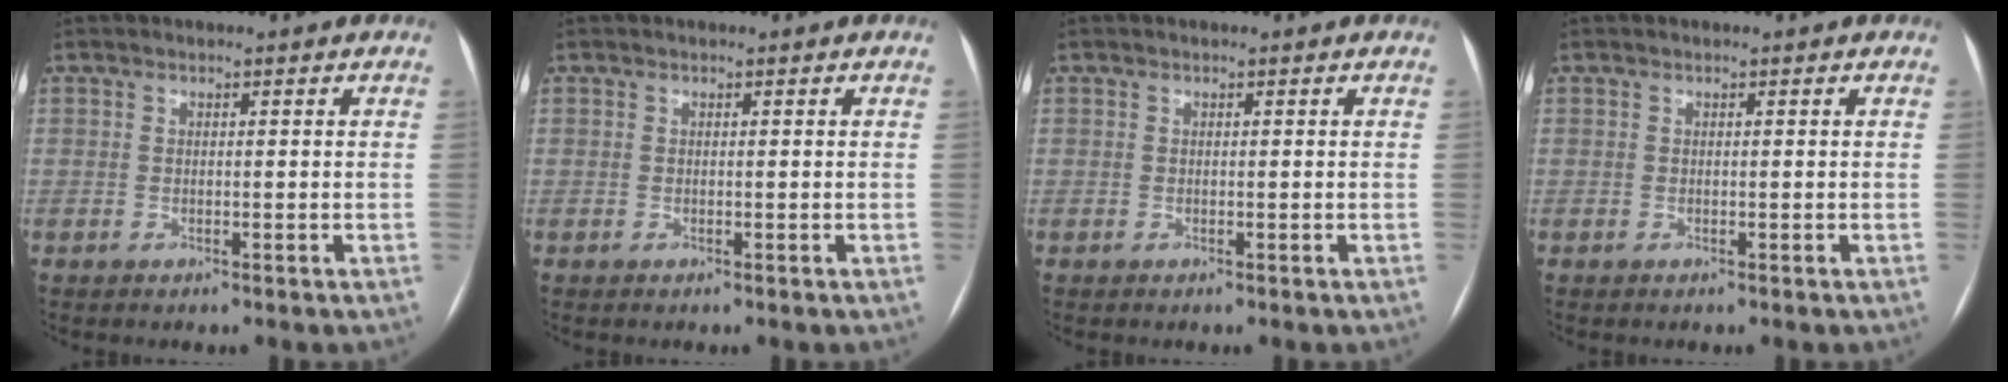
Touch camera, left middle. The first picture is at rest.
{"total": 0.0}
{"total": 0.0}
{"total": 0.0}